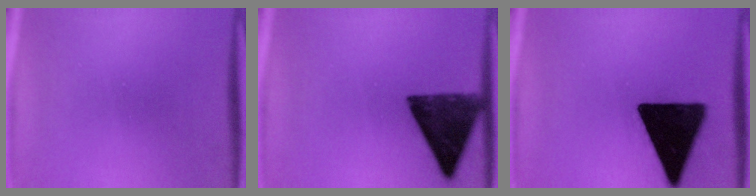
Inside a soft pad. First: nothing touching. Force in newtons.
{"total": 13.2}
{"total": 18.8}